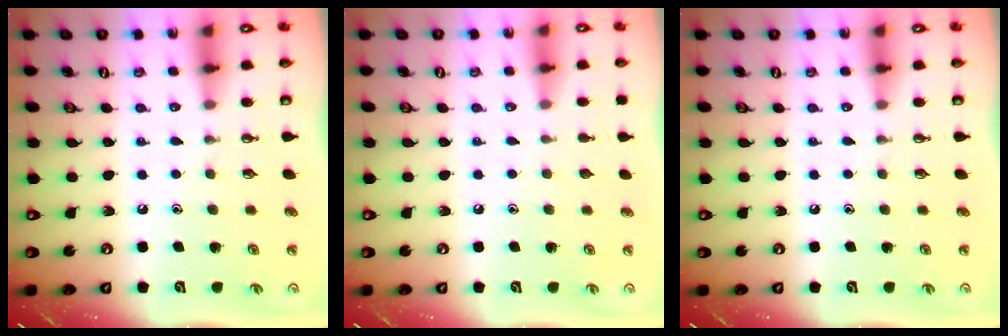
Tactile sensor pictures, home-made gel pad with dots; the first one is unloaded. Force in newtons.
{"total": 0.0}
{"total": 0.0}